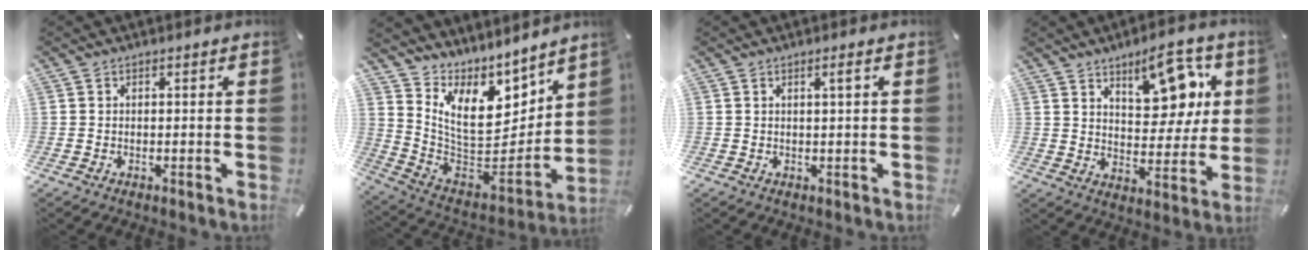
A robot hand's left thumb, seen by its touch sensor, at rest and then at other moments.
{"total": 12.6, "force": [7.0, 8.4, 6.2], "torque": [-0.110, -0.081, 0.135]}
{"total": 1.7, "force": [0.7, 0.0, 1.5], "torque": [-0.031, 0.000, 0.010]}
{"total": 13.1, "force": [8.1, 6.5, 7.9], "torque": [-0.092, -0.049, 0.139]}